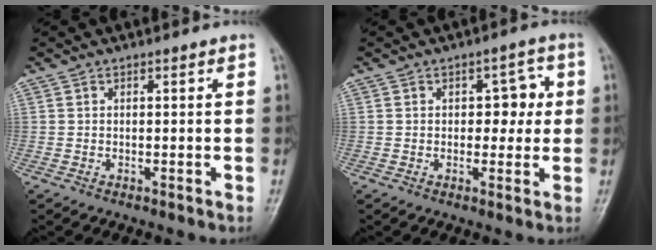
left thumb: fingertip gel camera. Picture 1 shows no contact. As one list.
[{"total": 5.1, "force": [0.7, 3.5, 3.7], "torque": [-0.011, 0.004, 0.003]}]